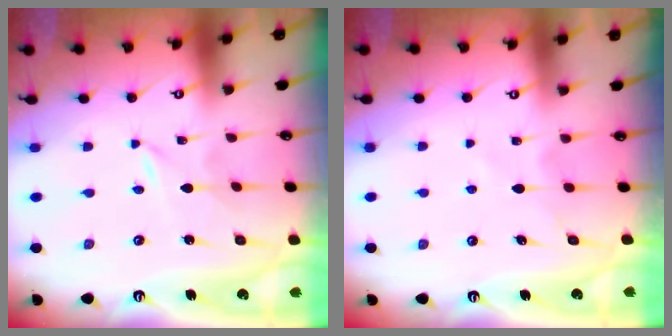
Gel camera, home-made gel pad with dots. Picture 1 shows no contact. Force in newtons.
{"total": 4.9, "press": 4.8, "slide": 0.5}